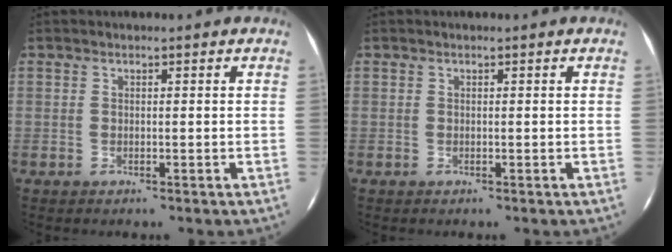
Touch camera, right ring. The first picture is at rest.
{"total": 0.0}